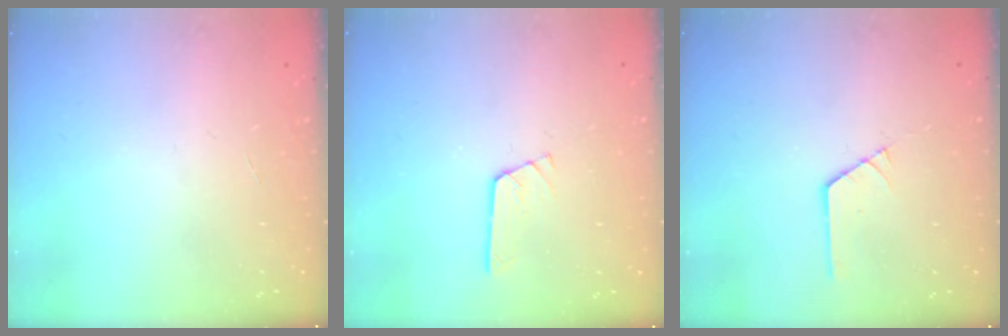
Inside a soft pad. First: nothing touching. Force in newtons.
{"total": 4.1, "press": 4.1, "slide": 0.3}
{"total": 1.0, "press": 1.0, "slide": 0.1}